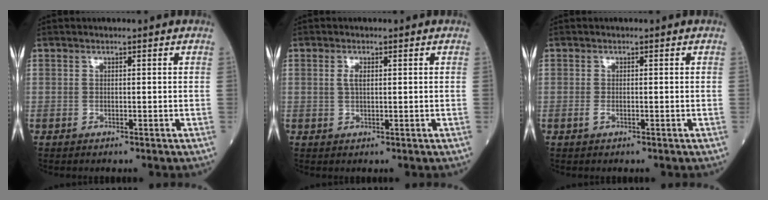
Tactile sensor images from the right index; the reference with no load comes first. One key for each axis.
{"total": 1.6, "fx": 0.4, "fy": 0.6, "fz": 1.4, "tx": -0.030, "ty": 0.003, "tz": 0.009}
{"total": 0.9, "fx": -0.3, "fy": 0.3, "fz": 0.8, "tx": -0.018, "ty": -0.001, "tz": -0.005}